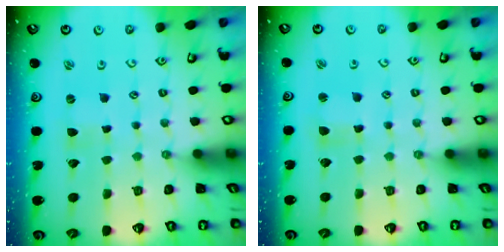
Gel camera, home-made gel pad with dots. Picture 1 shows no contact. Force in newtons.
{"total": 1.9, "press": 1.9, "slide": 0.3}